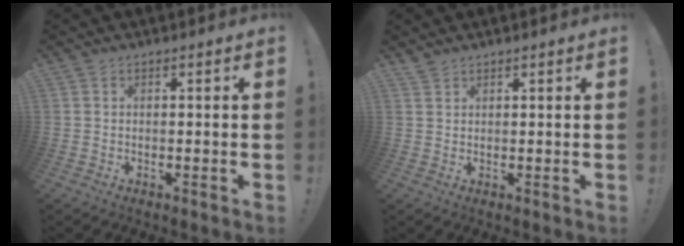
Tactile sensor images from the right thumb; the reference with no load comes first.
{"total": 1.3, "force": [1.2, 0.3, 0.4], "torque": [-0.008, -0.005, 0.024]}